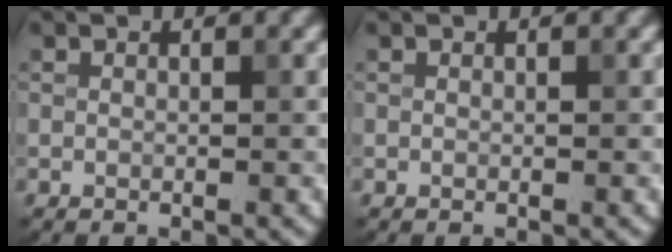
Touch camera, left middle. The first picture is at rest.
{"total": 0.0}